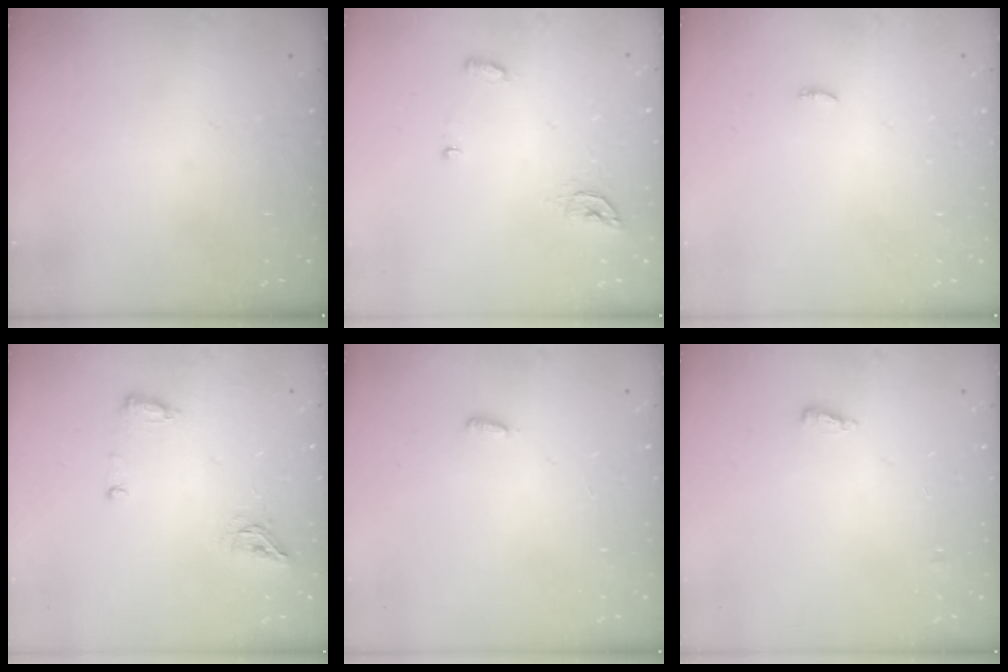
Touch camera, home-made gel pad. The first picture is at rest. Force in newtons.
{"total": 5.5, "press": 5.5, "slide": 0.5}
{"total": 5.6, "press": 3.4, "slide": 4.4}
{"total": 7.4, "press": 7.4, "slide": 1.0}
{"total": 2.7, "press": 2.6, "slide": 0.9}
{"total": 4.7, "press": 4.6, "slide": 1.2}